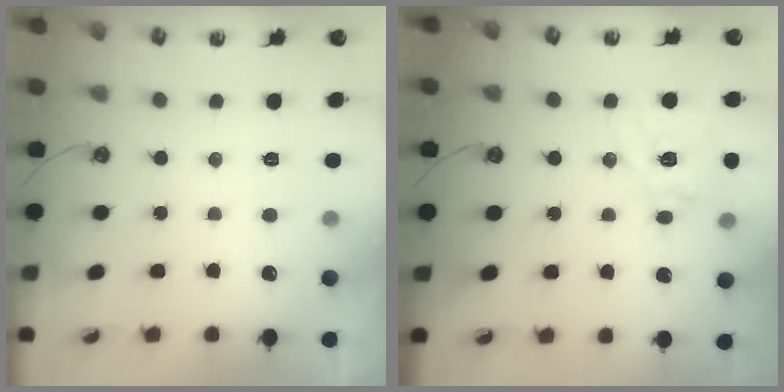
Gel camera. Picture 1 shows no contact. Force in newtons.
{"total": 12.9, "press": 12.8, "slide": 1.7}